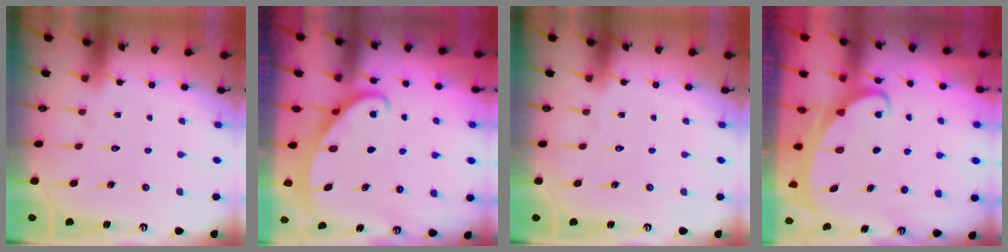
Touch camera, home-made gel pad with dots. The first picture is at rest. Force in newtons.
{"total": 2.6, "press": 2.6, "slide": 0.3}
{"total": 0.0}
{"total": 2.0, "press": 2.0, "slide": 0.2}